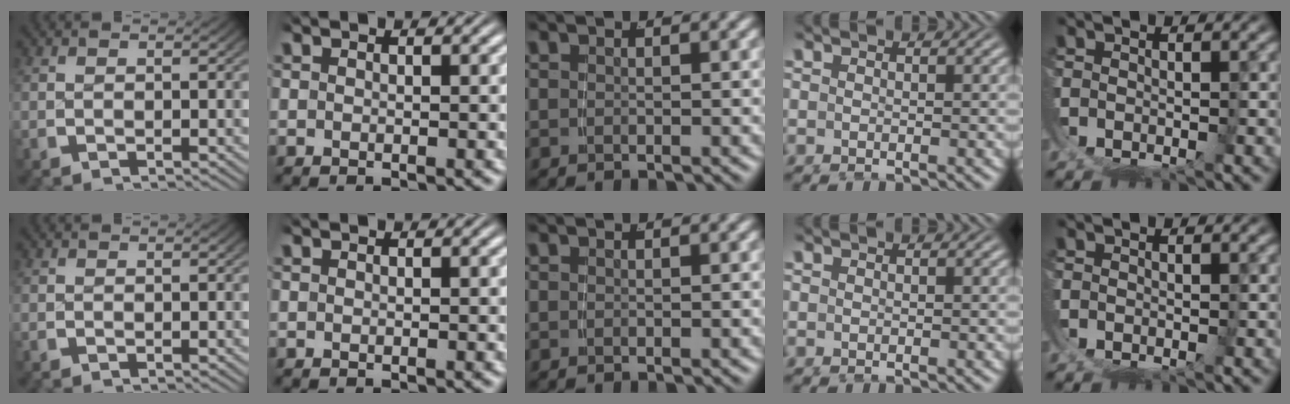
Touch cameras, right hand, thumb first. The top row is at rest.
{}